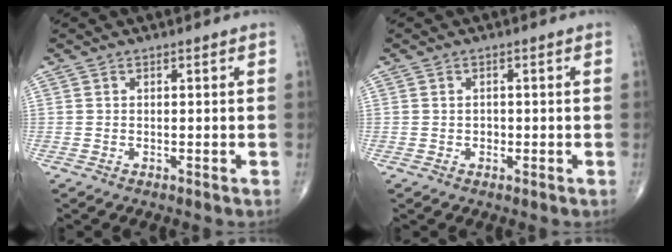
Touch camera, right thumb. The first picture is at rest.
{"total": 1.1, "force": [-0.1, 1.0, 0.6], "torque": [-0.004, 0.003, -0.002]}